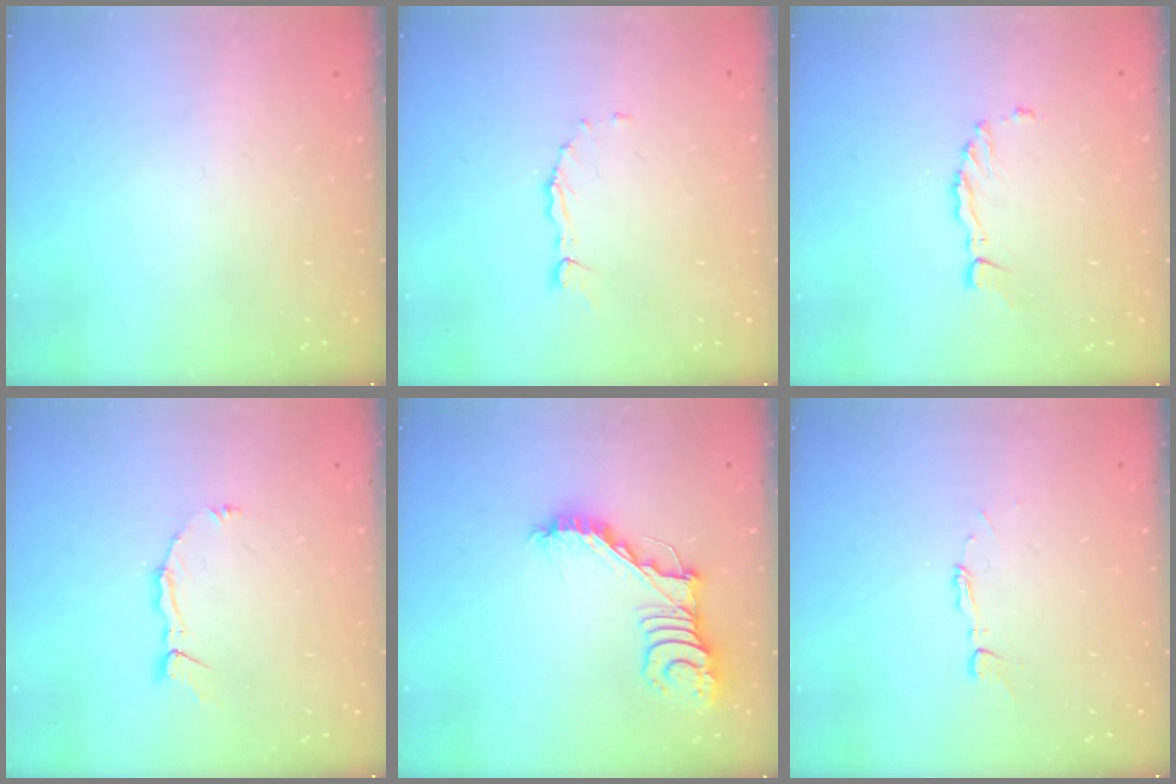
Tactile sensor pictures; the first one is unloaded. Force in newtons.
{"total": 1.9, "press": 1.9, "slide": 0.2}
{"total": 2.1, "press": 2.1, "slide": 0.2}
{"total": 3.7, "press": 3.7, "slide": 0.2}
{"total": 15.5, "press": 15.4, "slide": 0.4}
{"total": 2.7, "press": 2.7, "slide": 0.2}